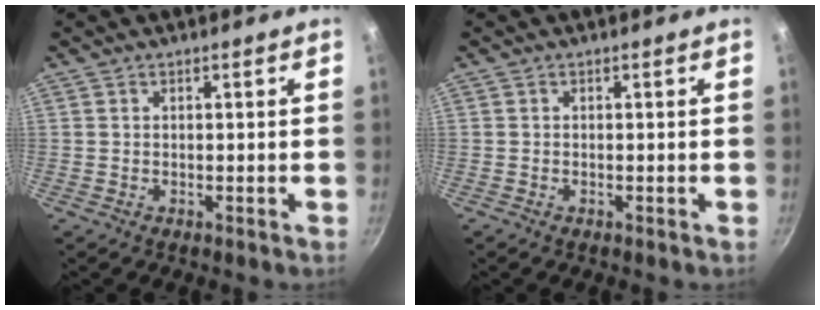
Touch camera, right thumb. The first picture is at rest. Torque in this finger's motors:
{"motor_torque": [0.82, -0.32, 0.00, -0.57, 0.02]}